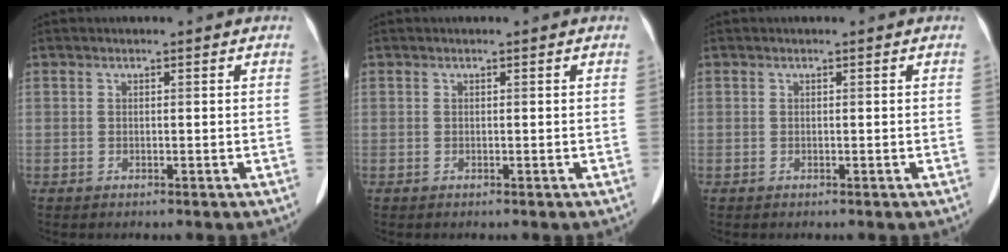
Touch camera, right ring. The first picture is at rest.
{"total": 0.0}
{"total": 0.0}